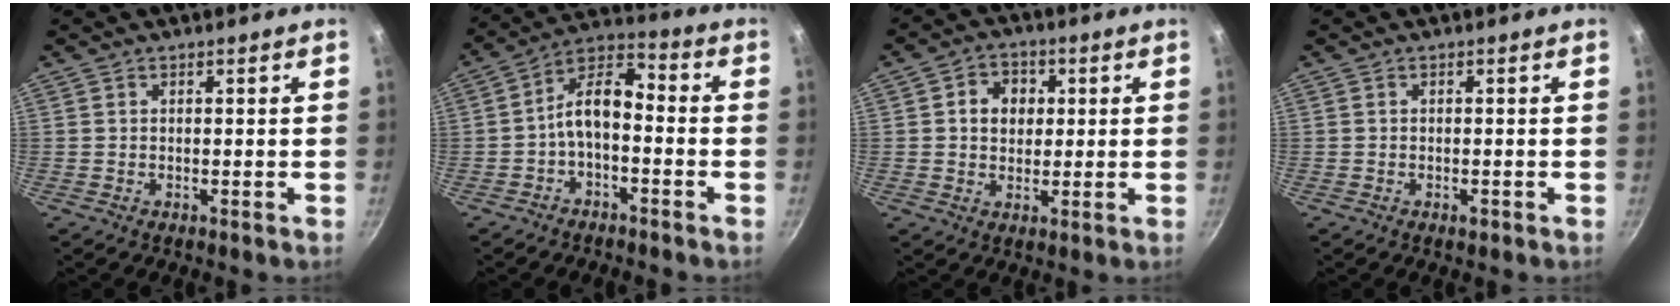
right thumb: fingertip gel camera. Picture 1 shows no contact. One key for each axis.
{"total": 8.6, "fx": -2.6, "fy": 4.5, "fz": 6.9, "tx": -0.119, "ty": 0.053, "tz": -0.057}
{"total": 6.5, "fx": 1.3, "fy": 5.4, "fz": 3.4, "tx": -0.027, "ty": 0.004, "tz": 0.013}
{"total": 1.1, "fx": -0.6, "fy": 0.6, "fz": 0.7, "tx": -0.011, "ty": 0.001, "tz": -0.009}